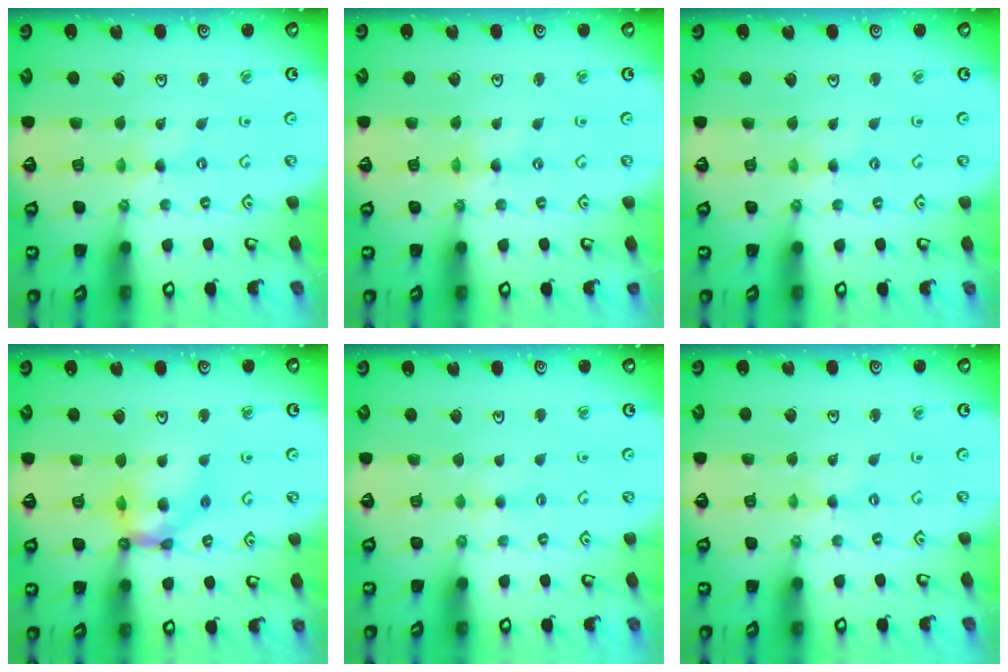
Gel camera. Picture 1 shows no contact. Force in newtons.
{"total": 0.0}
{"total": 1.2, "press": 1.2, "slide": 0.3}
{"total": 12.8, "press": 12.8, "slide": 1.2}
{"total": 2.2, "press": 2.2, "slide": 0.4}
{"total": 0.0}